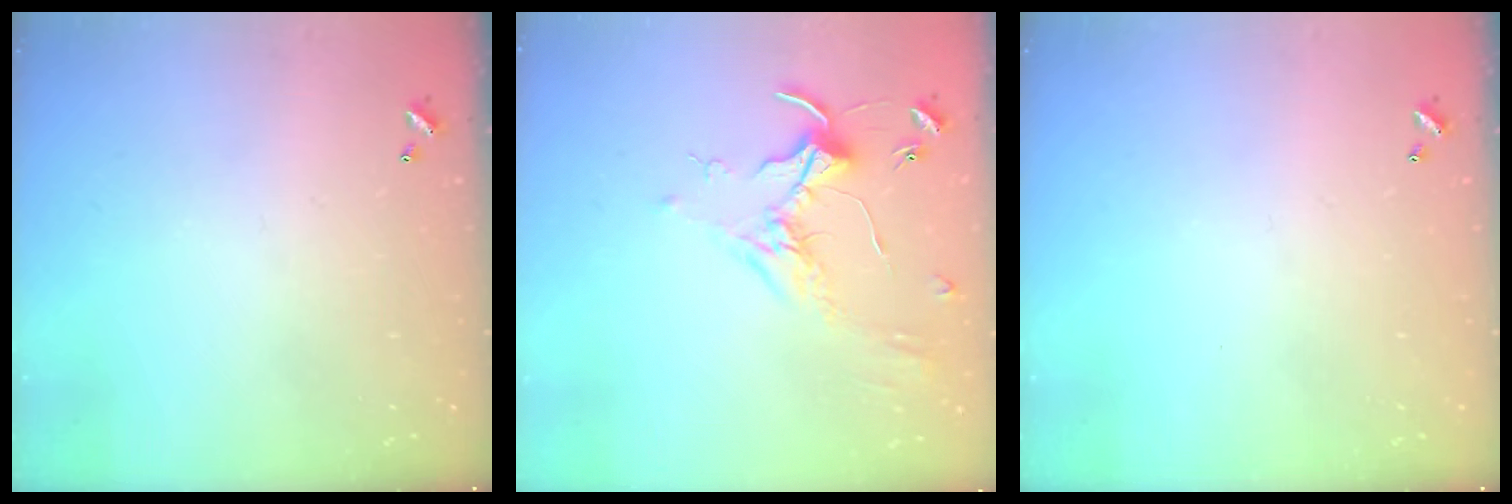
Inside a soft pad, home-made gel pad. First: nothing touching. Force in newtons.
{"total": 1.7, "press": 1.7, "slide": 0.4}
{"total": 0.0}